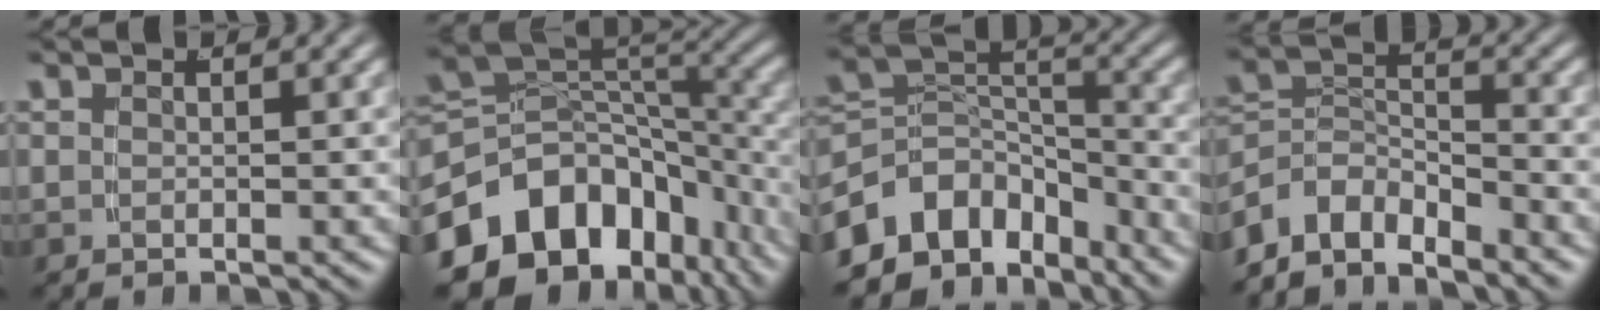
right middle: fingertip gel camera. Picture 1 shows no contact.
{"total": 17.3, "force": [-6.8, 12.1, 10.4], "torque": [-0.184, -0.048, -0.090]}
{"total": 13.3, "force": [-5.5, 10.3, 6.4], "torque": [-0.142, -0.051, -0.083]}
{"total": 8.0, "force": [-4.2, 5.7, 3.6], "torque": [-0.084, -0.037, -0.067]}